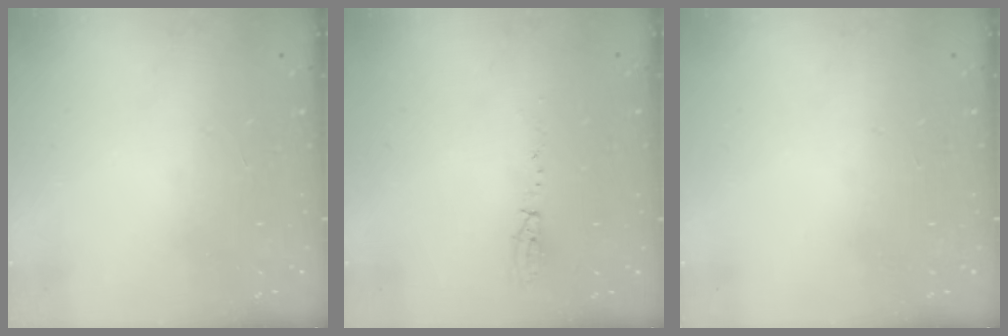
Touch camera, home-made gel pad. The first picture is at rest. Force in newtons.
{"total": 3.8, "press": 3.7, "slide": 0.9}
{"total": 0.0}